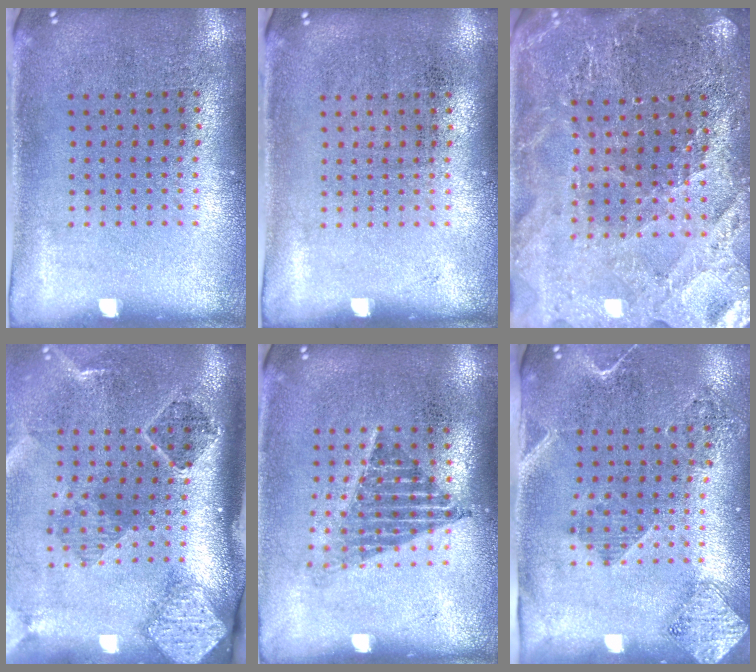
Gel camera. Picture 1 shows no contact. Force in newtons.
{"total": 0.0}
{"total": 3.0, "press": 2.9, "slide": 0.4}
{"total": 2.9, "press": 1.9, "slide": 2.1}
{"total": 1.2, "press": 1.0, "slide": 0.8}
{"total": 1.8, "press": 1.6, "slide": 0.9}